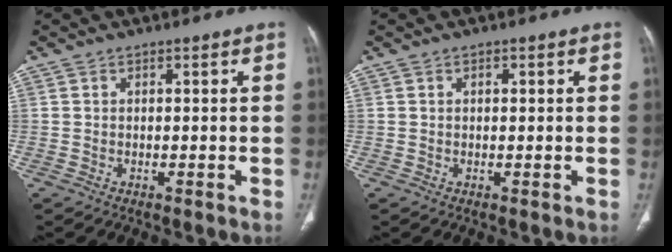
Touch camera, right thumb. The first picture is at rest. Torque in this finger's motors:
{"motor_torque": [-0.08, -0.30, -0.18, 0.03, 0.04]}